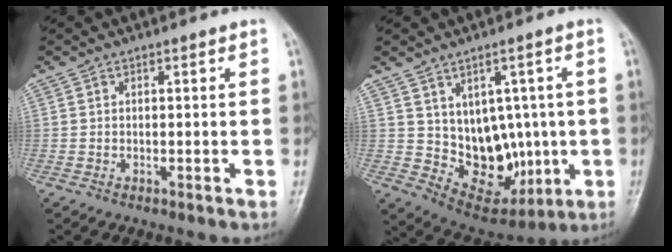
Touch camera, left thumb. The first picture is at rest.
{"total": 12.5, "force": [0.1, 9.2, 8.4], "torque": [-0.071, -0.008, 0.033]}